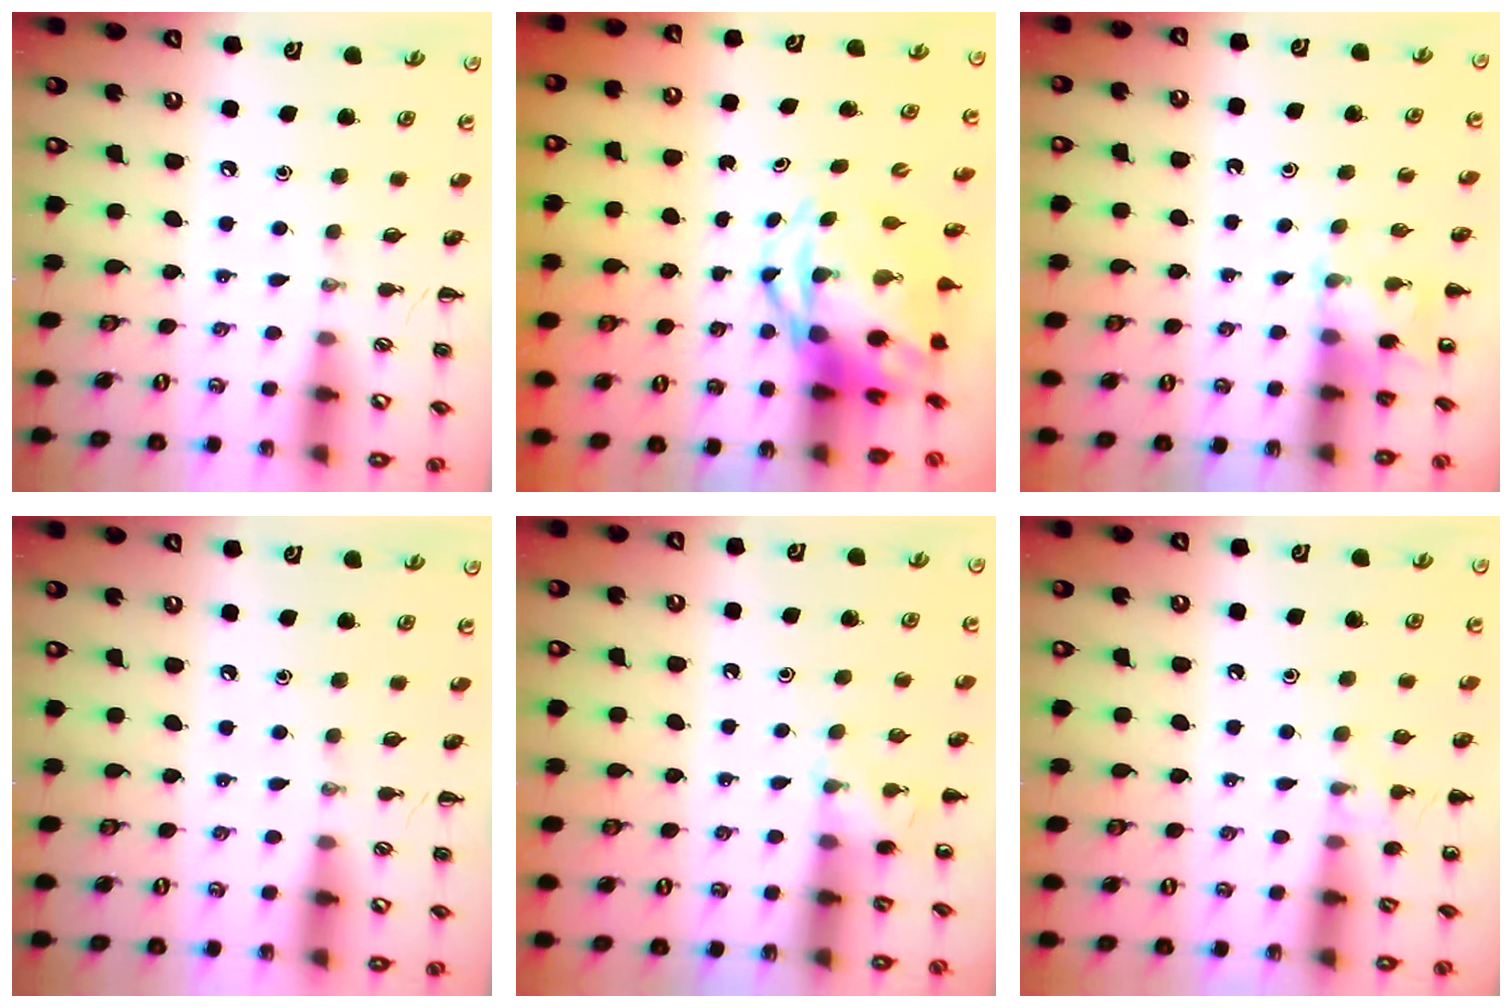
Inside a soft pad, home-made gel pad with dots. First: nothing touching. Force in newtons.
{"total": 7.4, "press": 7.1, "slide": 2.1}
{"total": 4.8, "press": 4.7, "slide": 1.3}
{"total": 0.0}
{"total": 5.3, "press": 5.0, "slide": 1.5}
{"total": 5.8, "press": 5.5, "slide": 2.0}